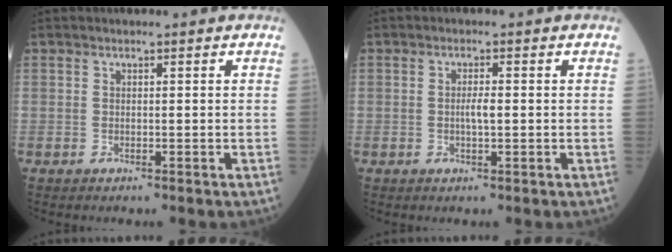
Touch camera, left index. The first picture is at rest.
{"total": 1.9, "force": [-0.3, 0.4, 1.9], "torque": [-0.038, -0.002, -0.006]}